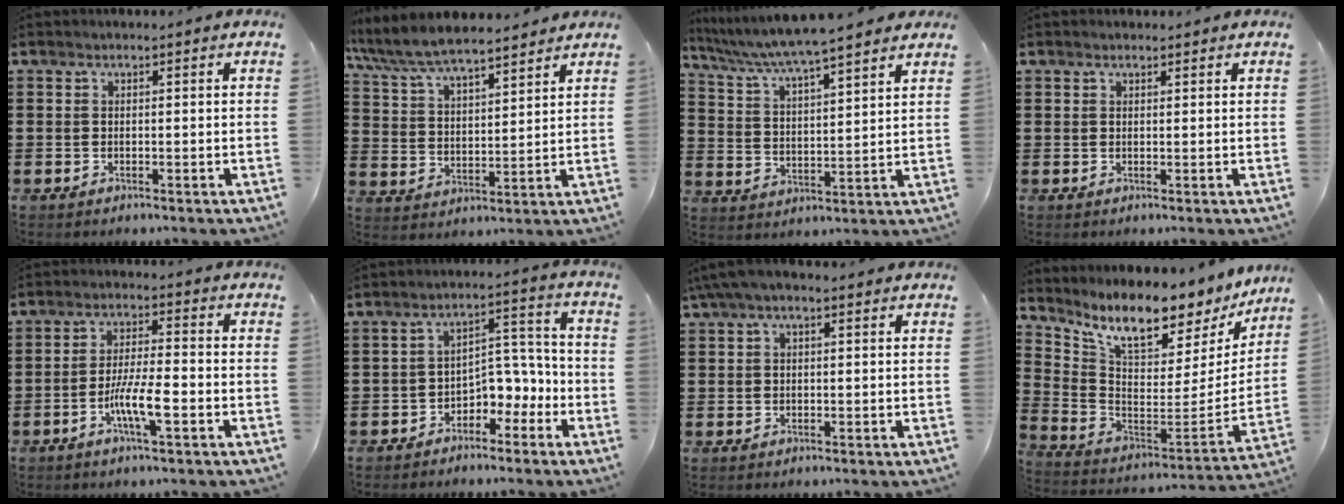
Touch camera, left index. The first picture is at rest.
{"total": 7.1, "force": [6.6, 1.1, 2.4], "torque": [-0.075, -0.029, 0.116]}
{"total": 5.9, "force": [5.3, -0.3, 2.4], "torque": [-0.071, -0.031, 0.087]}
{"total": 0.8, "force": [0.7, 0.3, 0.2], "torque": [-0.004, 0.002, 0.014]}
{"total": 6.9, "force": [-2.7, 1.2, 6.2], "torque": [-0.122, -0.005, -0.053]}
{"total": 4.2, "force": [-2.6, 2.4, 2.2], "torque": [-0.042, 0.012, -0.054]}
{"total": 2.6, "force": [1.0, 0.8, 2.3], "torque": [-0.044, 0.007, 0.016]}
{"total": 10.0, "force": [8.4, 1.9, 5.0], "torque": [-0.113, -0.076, 0.138]}